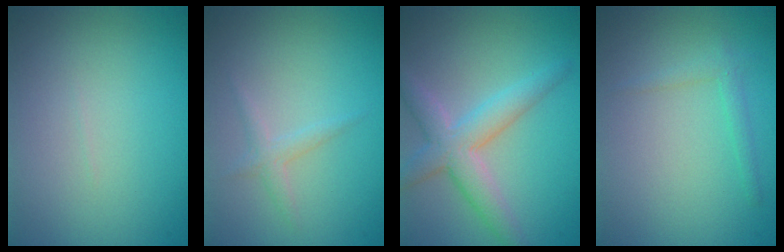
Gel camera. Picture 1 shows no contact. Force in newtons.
{"total": 1.4, "press": 1.4, "slide": 0.0}
{"total": 4.5, "press": 4.5, "slide": 0.4}
{"total": 1.2, "press": 1.2, "slide": 0.1}